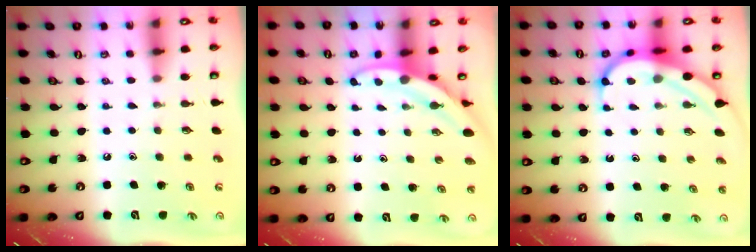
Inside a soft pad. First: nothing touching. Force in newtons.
{"total": 3.6, "press": 3.6, "slide": 0.1}
{"total": 6.5, "press": 6.4, "slide": 0.7}